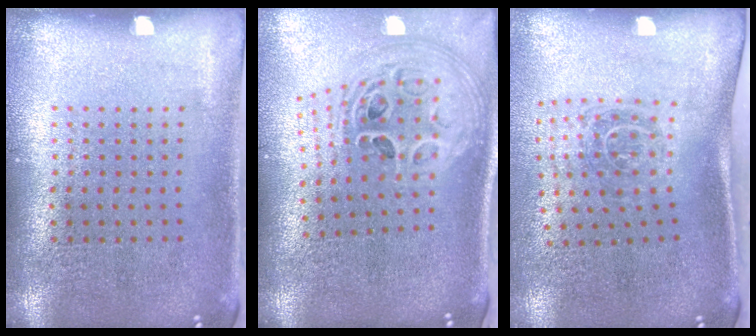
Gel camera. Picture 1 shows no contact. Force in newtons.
{"total": 3.0, "press": 2.0, "slide": 2.2}
{"total": 1.8, "press": 1.2, "slide": 1.4}